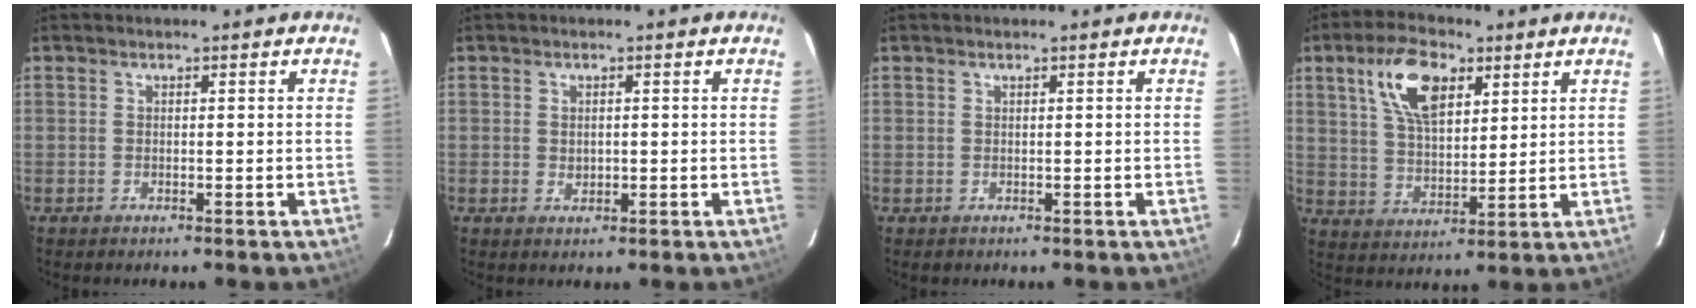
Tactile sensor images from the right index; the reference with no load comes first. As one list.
[{"total": 1.4, "force": [0.1, 1.2, 0.6], "torque": [-0.007, 0.000, 0.005]}, {"total": 0.7, "force": [0.1, 0.7, 0.0], "torque": [0.003, 0.004, 0.004]}, {"total": 11.9, "force": [5.6, 5.7, 8.8], "torque": [-0.162, 0.021, 0.108]}]